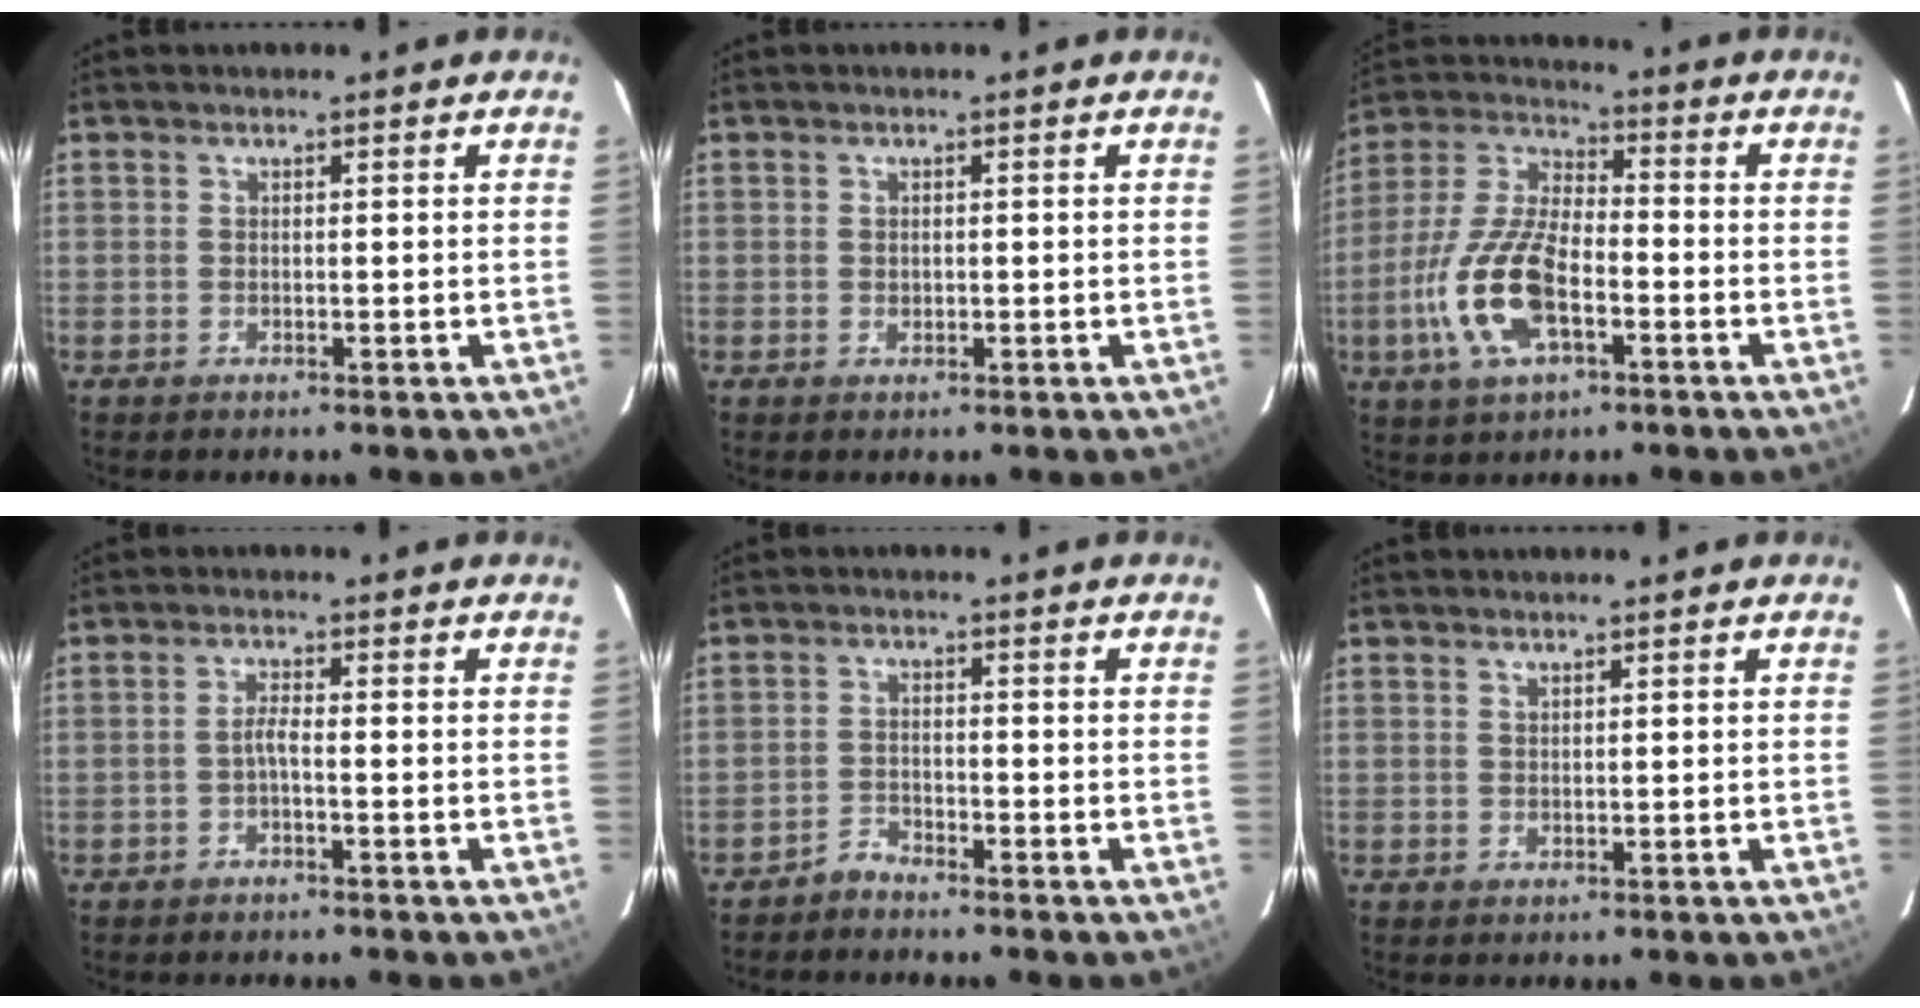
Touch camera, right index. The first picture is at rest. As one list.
[{"total": 0.5, "force": [0.0, 0.5, 0.2], "torque": [-0.002, 0.000, 0.001]}, {"total": 15.3, "force": [-5.1, 6.5, 12.8], "torque": [-0.284, -0.004, -0.097]}, {"total": 1.7, "force": [-0.9, 0.0, 1.4], "torque": [-0.029, 0.003, -0.019]}, {"total": 2.2, "force": [-2.1, 0.4, 0.0], "torque": [0.000, 0.002, -0.044]}, {"total": 0.5, "force": [0.5, 0.1, 0.1], "torque": [-0.002, 0.001, 0.010]}]